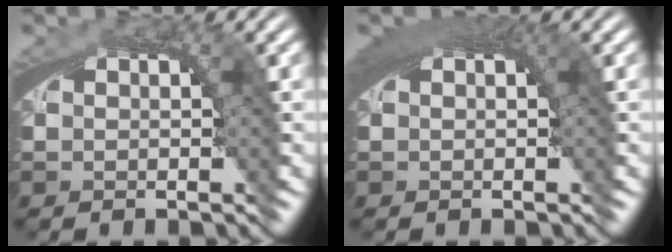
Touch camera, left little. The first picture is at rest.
{"total": 2.9, "force": [1.2, 0.7, 2.5], "torque": [-0.031, 0.011, 0.017]}